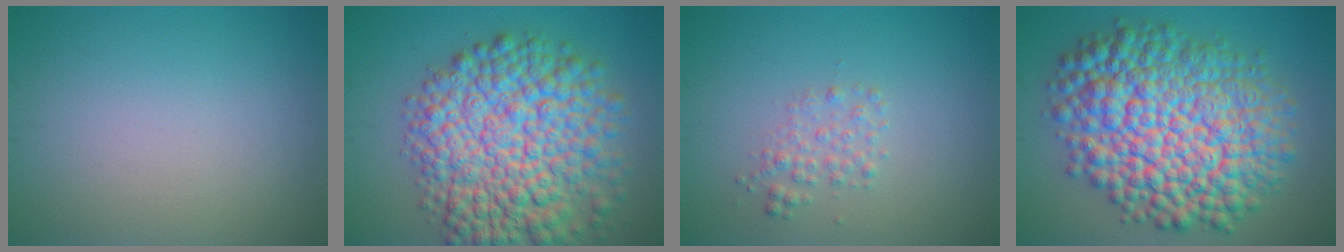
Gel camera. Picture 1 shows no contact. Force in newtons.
{"total": 12.4, "press": 12.4, "slide": 0.3}
{"total": 1.6, "press": 1.6, "slide": 0.0}
{"total": 14.5, "press": 14.5, "slide": 0.3}